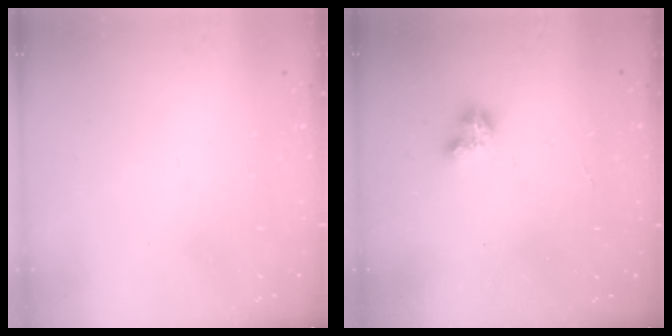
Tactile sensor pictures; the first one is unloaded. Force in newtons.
{"total": 2.6, "press": 2.6, "slide": 0.2}